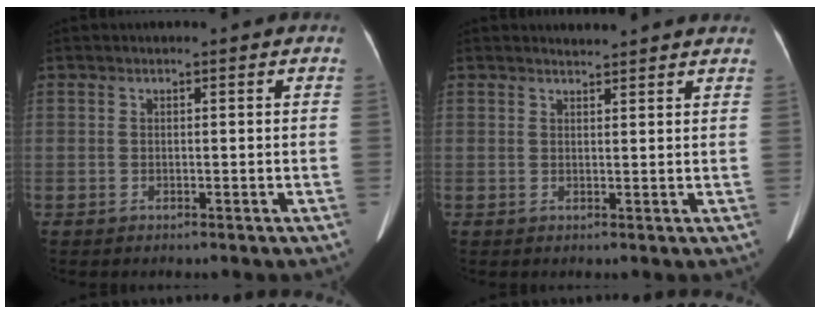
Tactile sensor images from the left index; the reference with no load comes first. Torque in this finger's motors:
{"motor_torque": [0.00, -0.13, -0.06, 0.01]}